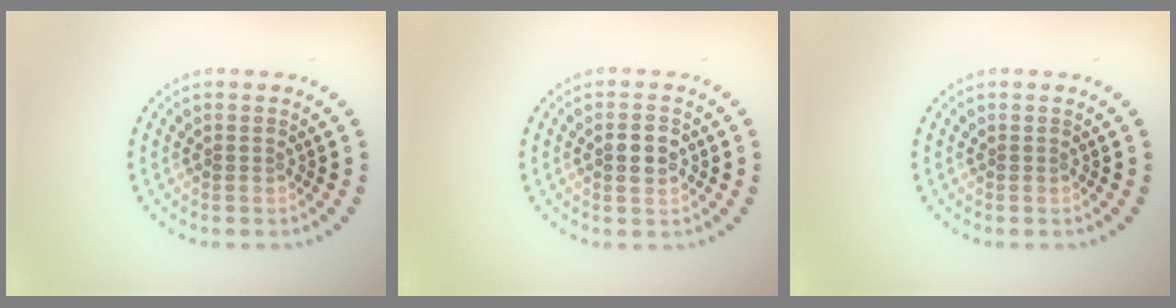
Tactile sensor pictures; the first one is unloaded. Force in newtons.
{"total": 2.5, "press": 2.5, "slide": 0.2}
{"total": 0.0}